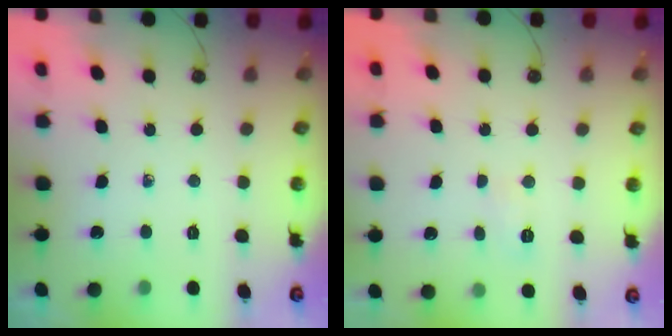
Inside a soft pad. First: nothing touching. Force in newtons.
{"total": 3.1, "press": 3.0, "slide": 1.0}